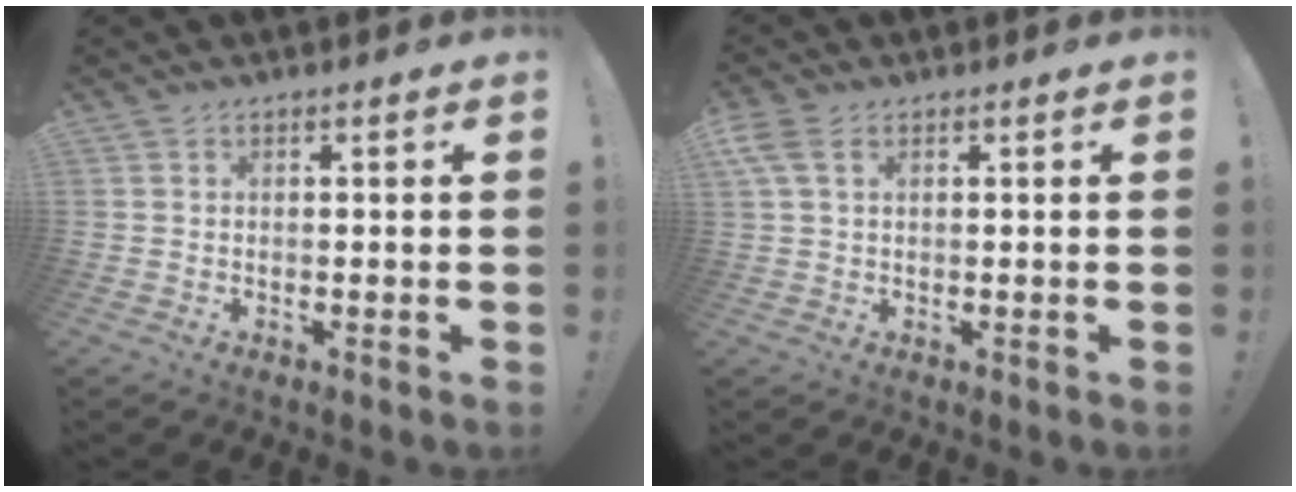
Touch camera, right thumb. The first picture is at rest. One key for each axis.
{"total": 4.4, "fx": 2.0, "fy": 2.5, "fz": 3.0, "tx": -0.066, "ty": -0.001, "tz": 0.038}